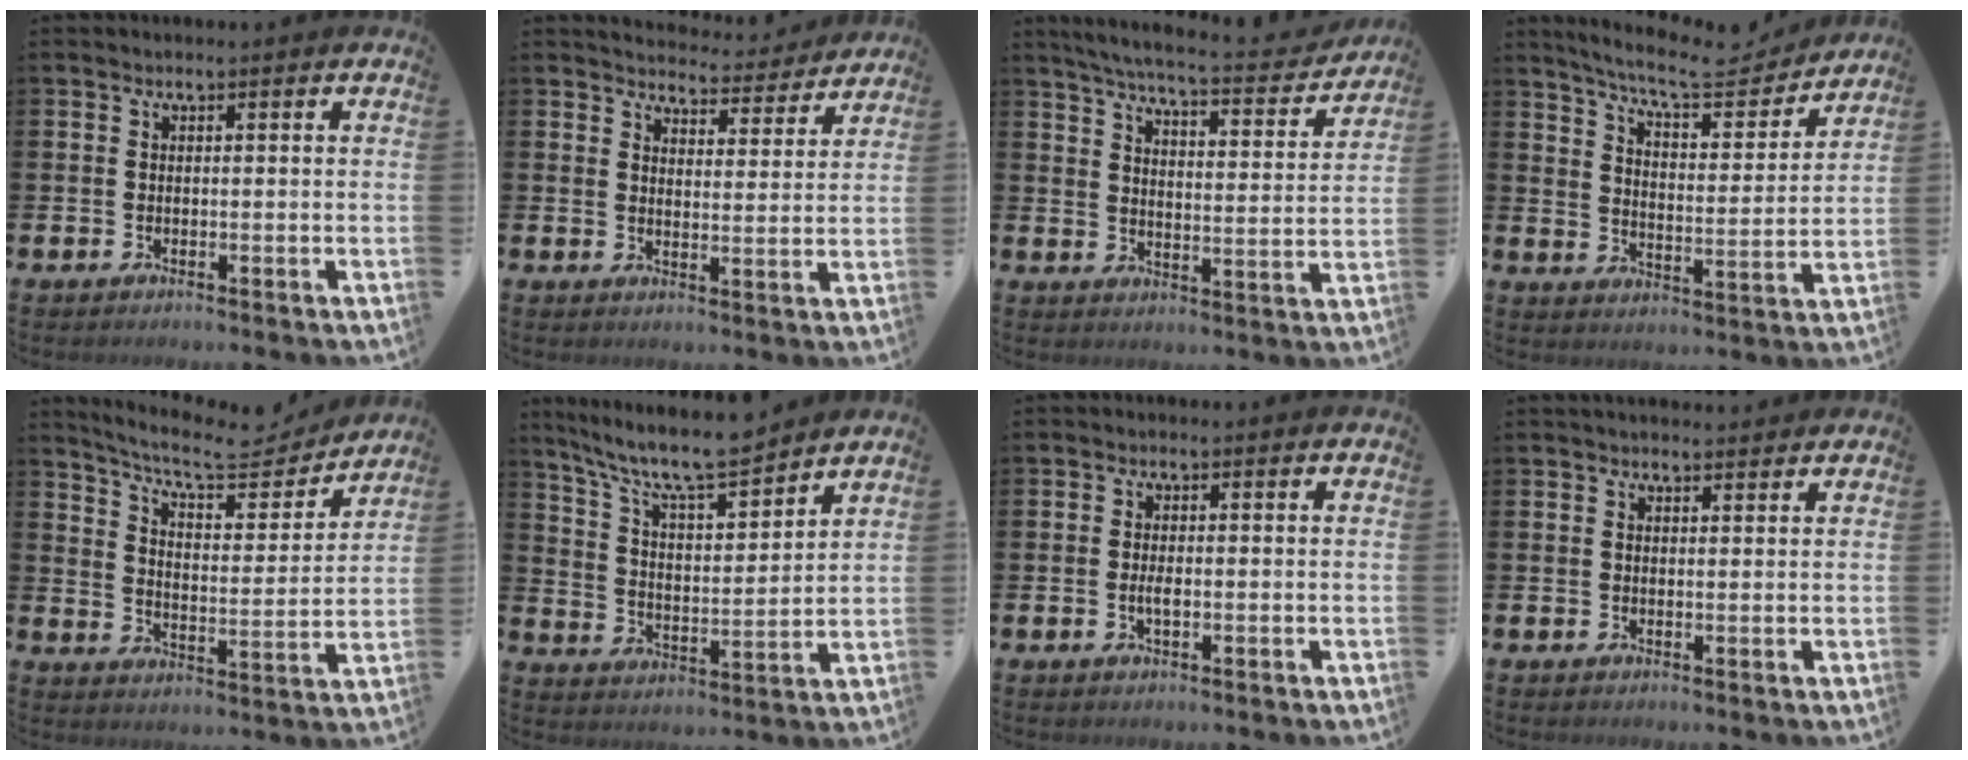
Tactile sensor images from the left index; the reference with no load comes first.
{"total": 4.3, "force": [4.2, 0.9, 0.1], "torque": [-0.010, -0.035, 0.071]}
{"total": 5.6, "force": [5.3, 0.3, 1.9], "torque": [-0.053, -0.043, 0.083]}
{"total": 8.6, "force": [7.9, 1.6, 3.2], "torque": [-0.082, -0.050, 0.134]}
{"total": 8.7, "force": [7.7, 2.2, 3.5], "torque": [-0.088, -0.052, 0.130]}
{"total": 9.5, "force": [8.6, 1.3, 3.6], "torque": [-0.101, -0.055, 0.151]}
{"total": 1.7, "force": [-0.3, 0.6, 1.5], "torque": [-0.024, -0.001, -0.007]}
{"total": 1.7, "force": [1.7, 0.3, 0.1], "torque": [0.003, -0.007, 0.029]}